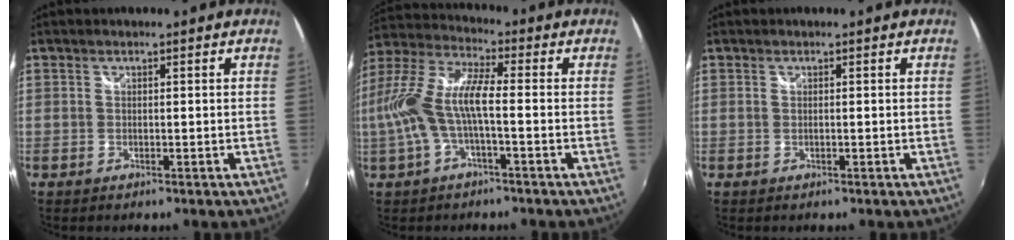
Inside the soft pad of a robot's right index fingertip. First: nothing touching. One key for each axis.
{"total": 12.2, "fx": -2.1, "fy": 3.0, "fz": 11.6, "tx": -0.230, "ty": 0.001, "tz": -0.040}
{"total": 0.0}